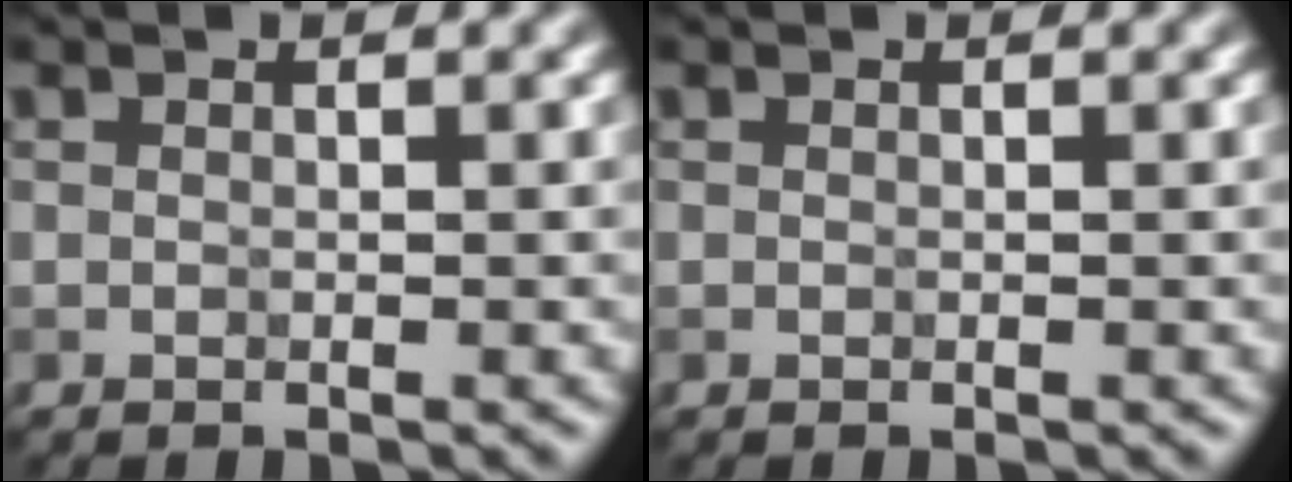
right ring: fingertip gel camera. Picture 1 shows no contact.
{"total": 0.0}